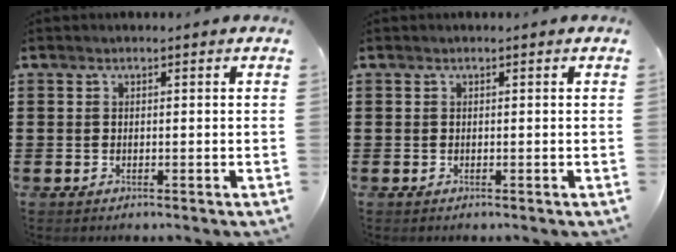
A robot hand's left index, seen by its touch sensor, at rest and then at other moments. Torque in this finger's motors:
{"motor_torque": [0.00, 0.00, 0.00, -0.01]}